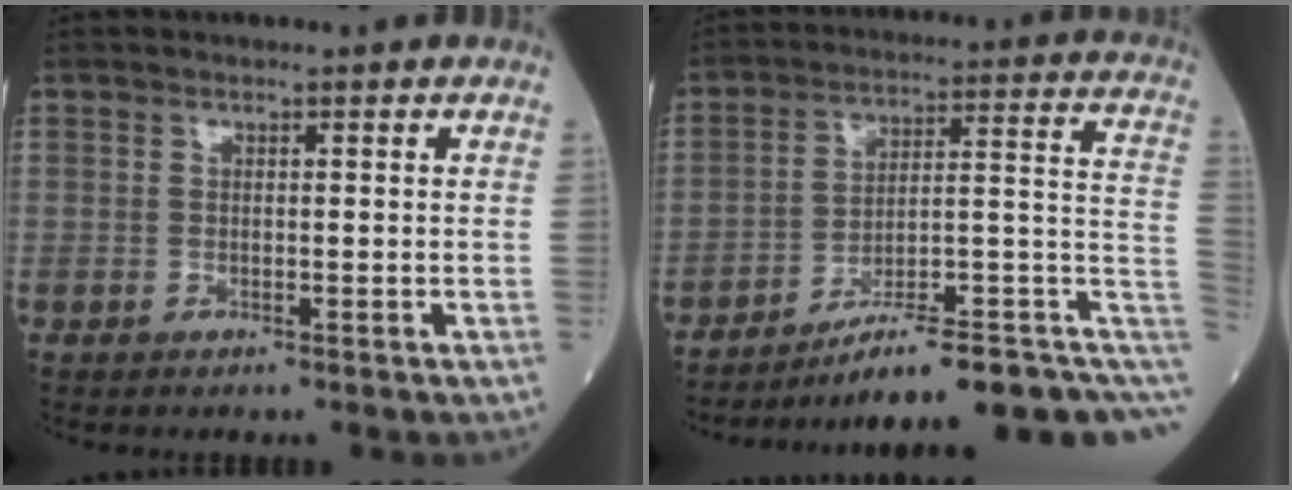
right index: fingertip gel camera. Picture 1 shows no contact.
{"total": 19.2, "force": [-11.7, 2.7, 15.0], "torque": [-0.129, 0.057, -0.163]}